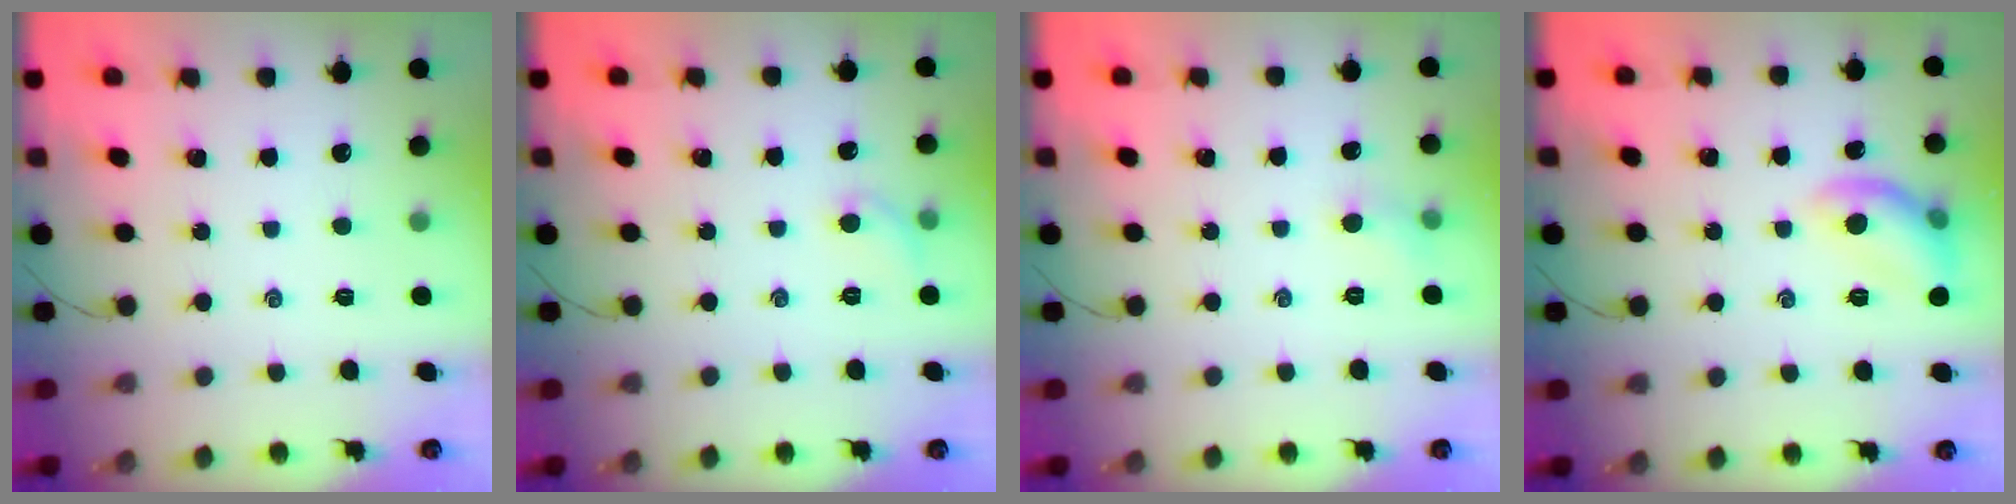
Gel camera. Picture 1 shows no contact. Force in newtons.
{"total": 4.6, "press": 4.4, "slide": 1.2}
{"total": 3.4, "press": 3.2, "slide": 1.2}
{"total": 10.1, "press": 10.0, "slide": 1.0}